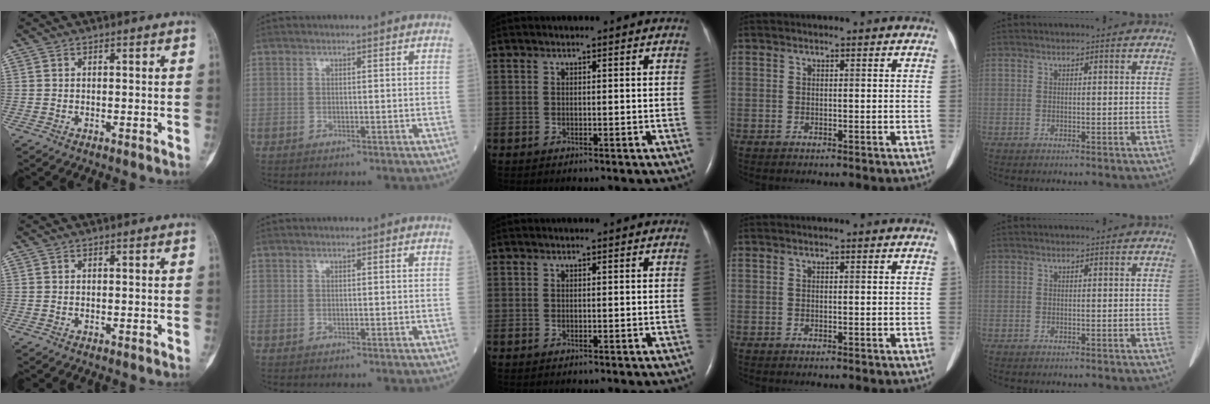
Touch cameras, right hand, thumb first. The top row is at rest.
{}